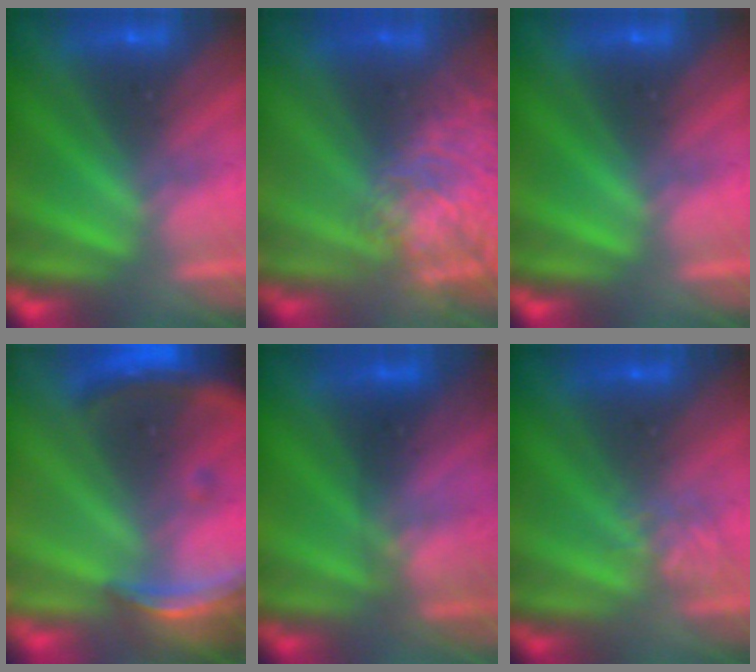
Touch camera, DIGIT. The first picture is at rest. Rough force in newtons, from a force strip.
{"total": 10.8}
{"total": 0.0}
{"total": 9.1}
{"total": 2.8}
{"total": 2.1}